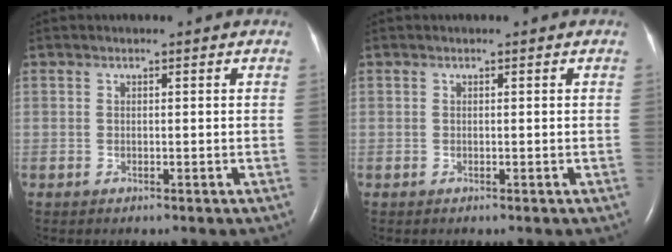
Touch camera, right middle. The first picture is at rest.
{"total": 0.0}